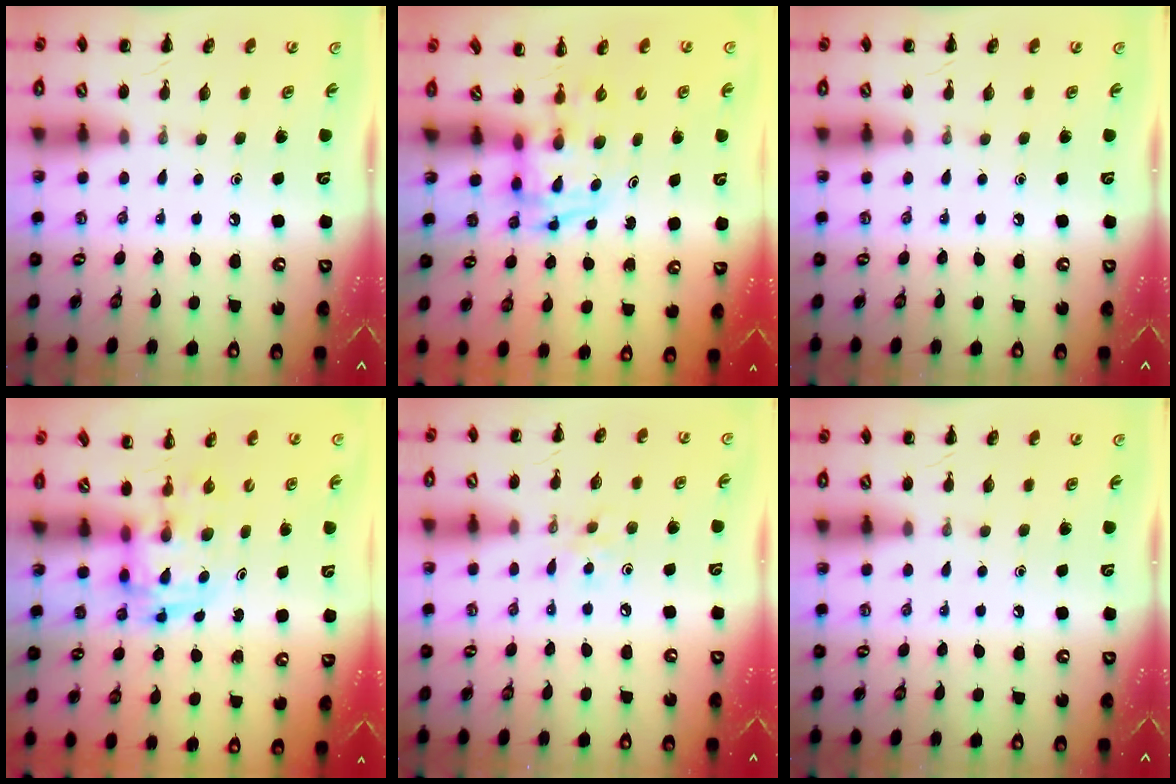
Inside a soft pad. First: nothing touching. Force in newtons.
{"total": 3.3, "press": 3.3, "slide": 0.6}
{"total": 0.0}
{"total": 3.0, "press": 3.0, "slide": 0.5}
{"total": 3.5, "press": 3.4, "slide": 0.9}
{"total": 0.0}